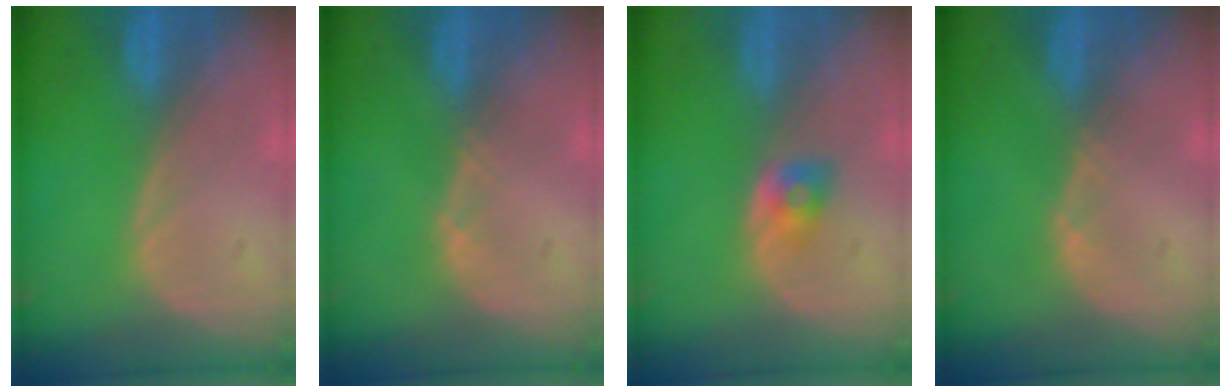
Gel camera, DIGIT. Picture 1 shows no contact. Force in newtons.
{"total": 0.6, "press": 0.5, "slide": 0.3}
{"total": 2.5, "press": 2.3, "slide": 0.9}
{"total": 0.6, "press": 0.5, "slide": 0.3}